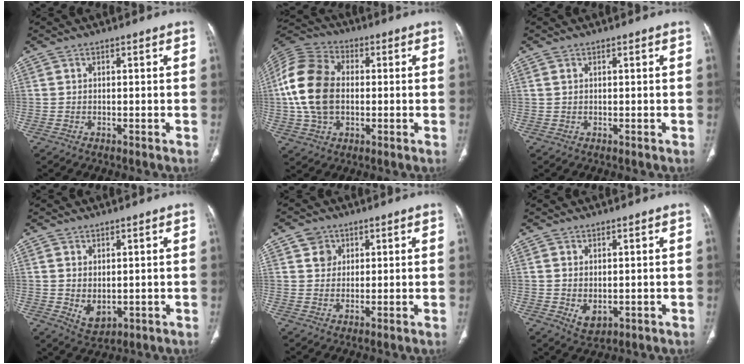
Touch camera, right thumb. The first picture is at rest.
{"total": 16.5, "force": [0.1, 11.3, 12.0], "torque": [-0.235, 0.021, -0.001]}
{"total": 0.7, "force": [0.4, 0.3, 0.5], "torque": [-0.014, 0.007, 0.011]}
{"total": 4.4, "force": [0.0, 2.9, 3.3], "torque": [-0.050, -0.009, 0.017]}
{"total": 3.7, "force": [1.8, 3.1, 0.9], "torque": [0.001, -0.009, 0.030]}
{"total": 3.5, "force": [-0.3, 2.3, 2.6], "torque": [-0.040, -0.008, 0.010]}